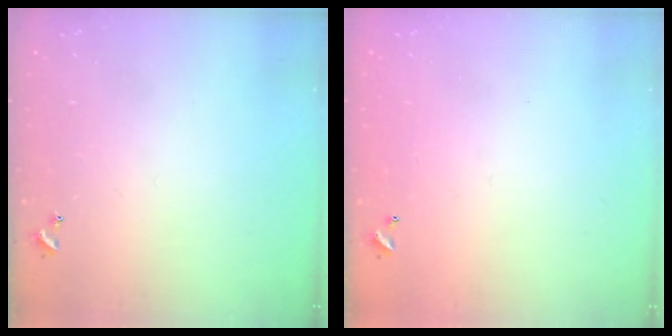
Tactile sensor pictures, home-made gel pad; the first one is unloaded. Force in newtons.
{"total": 2.9, "press": 2.9, "slide": 0.1}